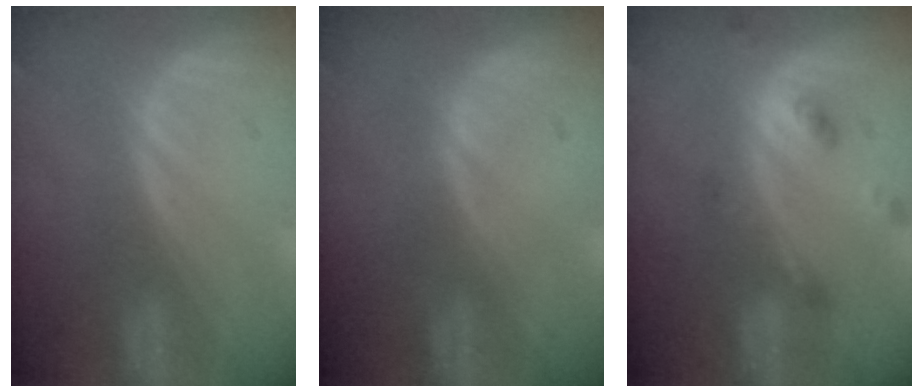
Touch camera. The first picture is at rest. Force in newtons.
{"total": 0.0}
{"total": 5.0, "press": 4.4, "slide": 2.3}